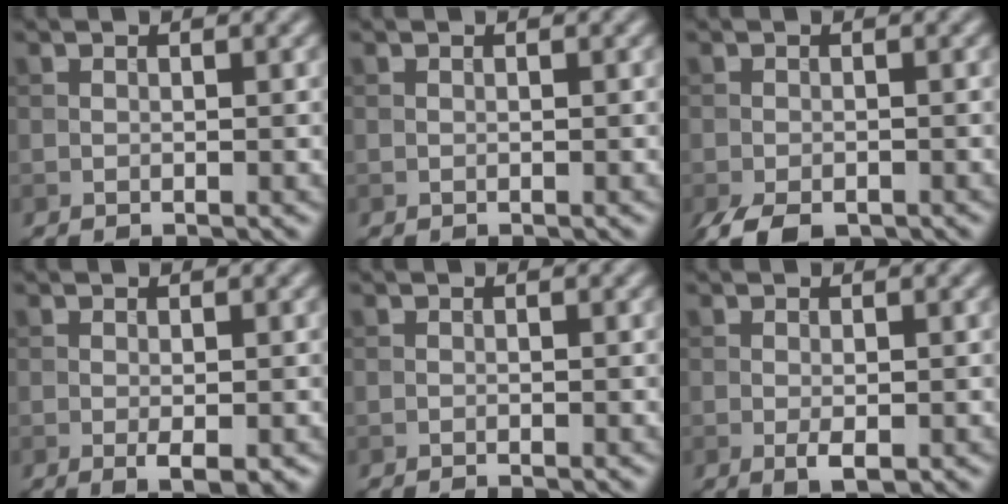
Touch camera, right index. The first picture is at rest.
{"total": 0.0}
{"total": 3.8, "force": [-2.7, 1.5, 2.1], "torque": [-0.035, -0.008, -0.048]}
{"total": 1.9, "force": [-0.6, 0.5, 1.7], "torque": [-0.030, -0.006, -0.008]}
{"total": 0.7, "force": [-0.5, 0.2, 0.5], "torque": [-0.005, 0.000, -0.011]}
{"total": 1.7, "force": [-0.5, 0.6, 1.5], "torque": [-0.028, -0.005, -0.007]}